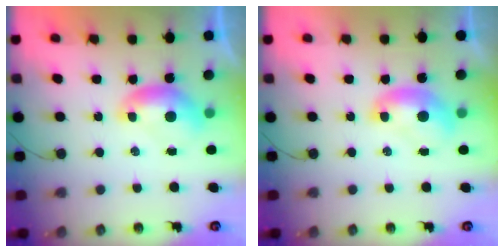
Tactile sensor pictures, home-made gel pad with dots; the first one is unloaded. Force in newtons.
{"total": 1.3, "press": 1.3, "slide": 0.1}